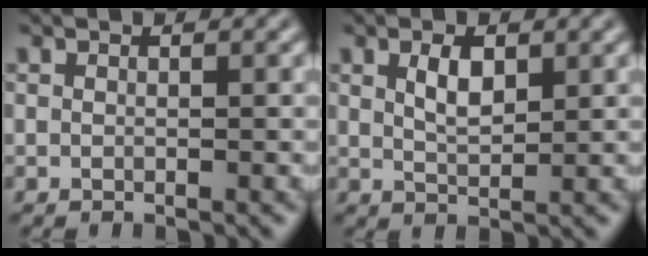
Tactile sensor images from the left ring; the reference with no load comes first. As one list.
[{"total": 2.4, "force": [1.0, 1.1, 1.9], "torque": [-0.039, 0.001, 0.021]}]